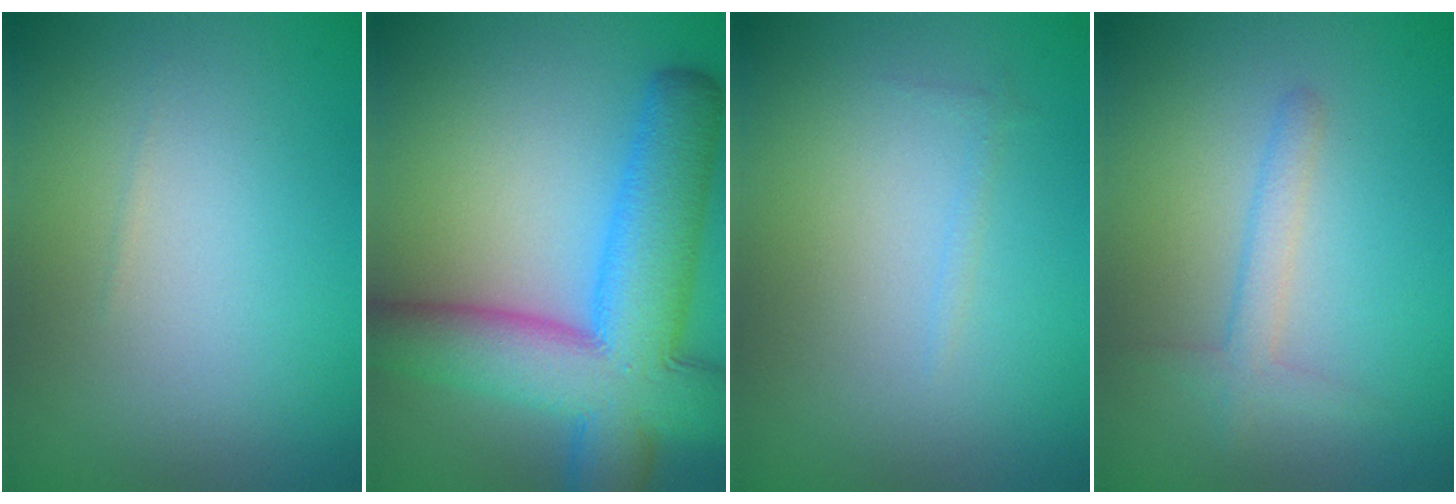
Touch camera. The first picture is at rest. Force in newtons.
{"total": 11.8, "press": 11.7, "slide": 0.5}
{"total": 0.5, "press": 0.5, "slide": 0.1}
{"total": 2.0, "press": 2.0, "slide": 0.1}